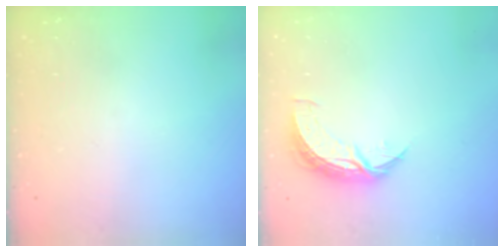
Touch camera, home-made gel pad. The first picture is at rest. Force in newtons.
{"total": 8.1, "press": 8.1, "slide": 0.5}